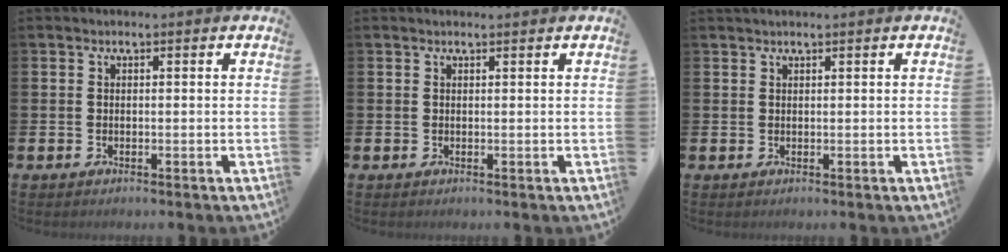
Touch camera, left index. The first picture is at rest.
{"total": 0.0}
{"total": 0.0}